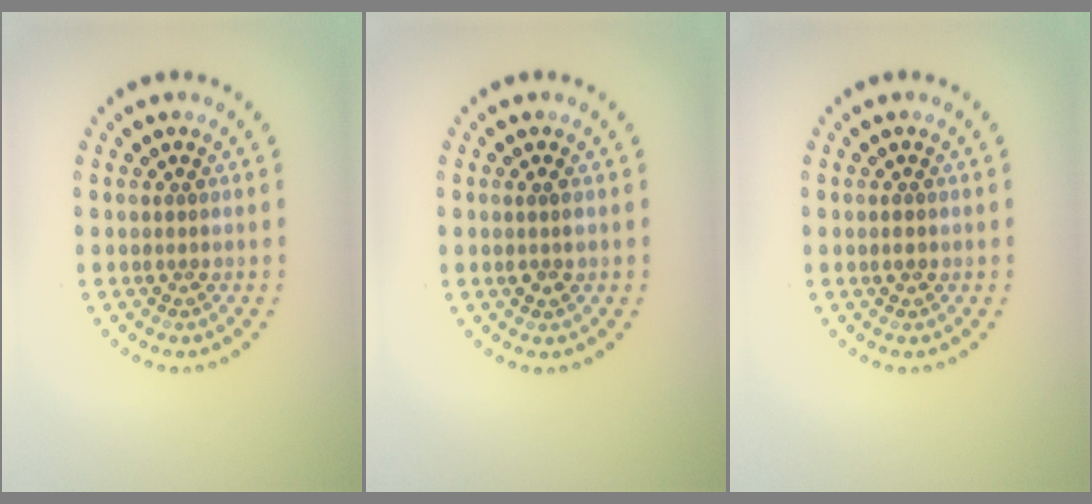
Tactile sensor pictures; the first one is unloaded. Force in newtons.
{"total": 1.1, "press": 1.0, "slide": 0.4}
{"total": 1.0, "press": 1.0, "slide": 0.1}